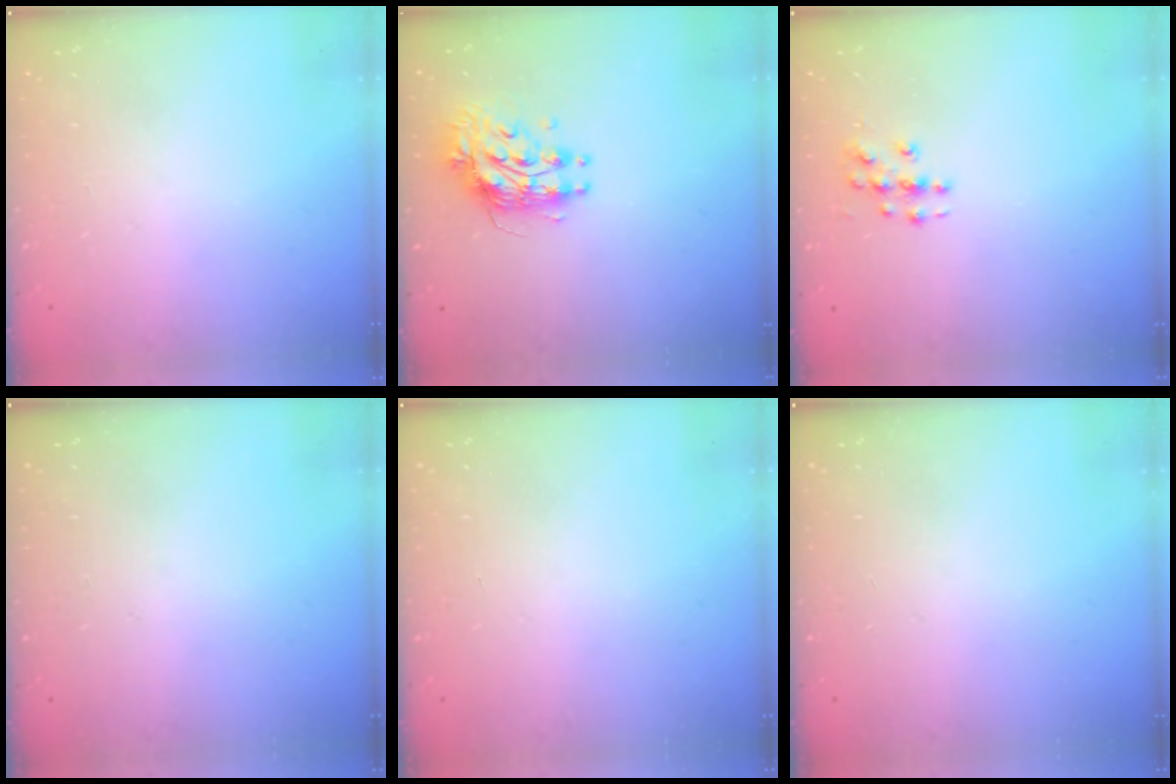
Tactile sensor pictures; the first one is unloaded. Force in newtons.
{"total": 9.0, "press": 8.9, "slide": 0.7}
{"total": 3.7, "press": 3.7, "slide": 0.1}
{"total": 0.0}
{"total": 0.0}
{"total": 0.0}